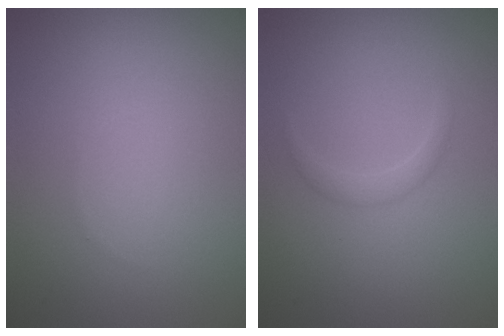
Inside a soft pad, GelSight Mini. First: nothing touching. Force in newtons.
{"total": 1.1, "press": 1.1, "slide": 0.1}